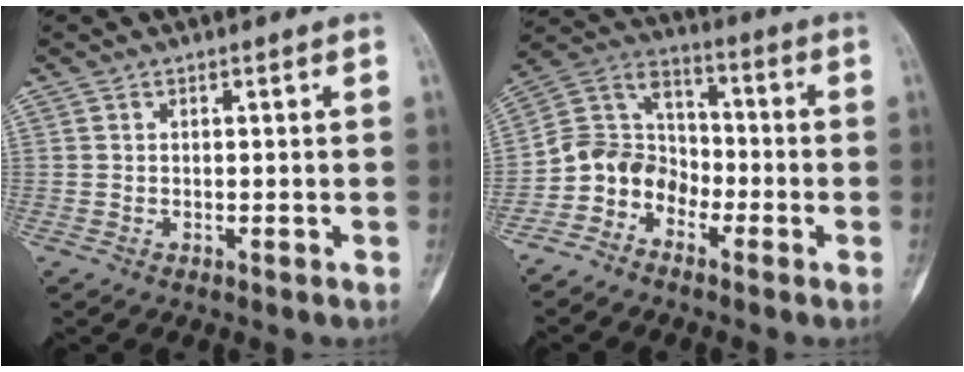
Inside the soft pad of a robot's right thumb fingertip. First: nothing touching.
{"total": 9.4, "force": [-4.8, 7.4, 3.2], "torque": [-0.038, 0.071, -0.109]}